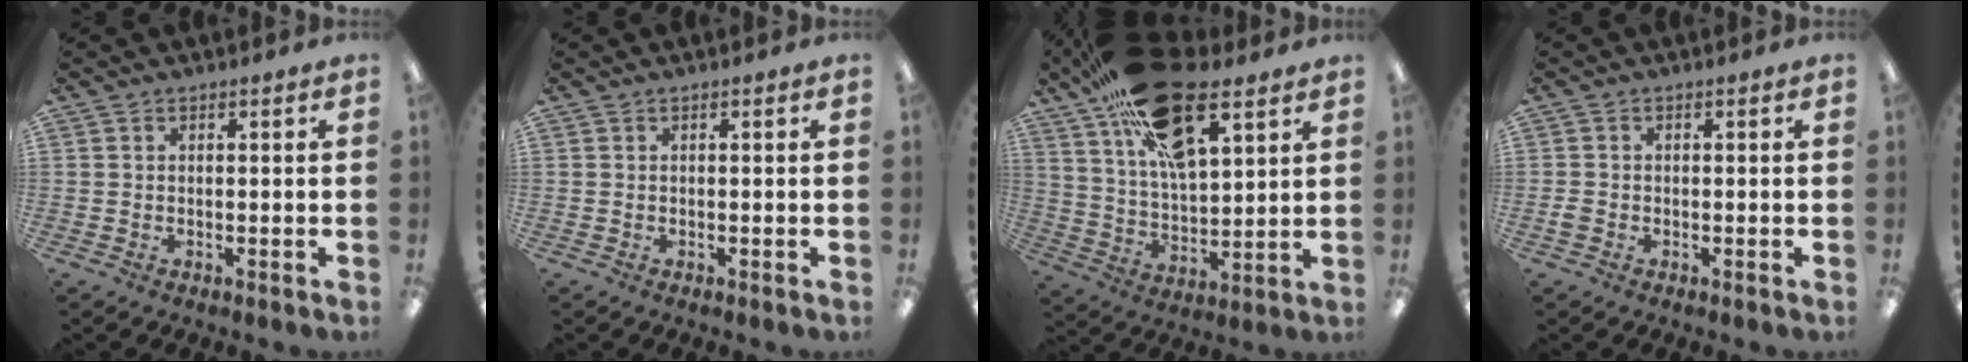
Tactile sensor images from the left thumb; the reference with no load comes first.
{"total": 0.0}
{"total": 24.1, "force": [13.7, 11.0, 16.5], "torque": [-0.285, -0.053, 0.238]}
{"total": 1.5, "force": [-0.6, 1.2, 0.8], "torque": [-0.012, 0.004, -0.011]}